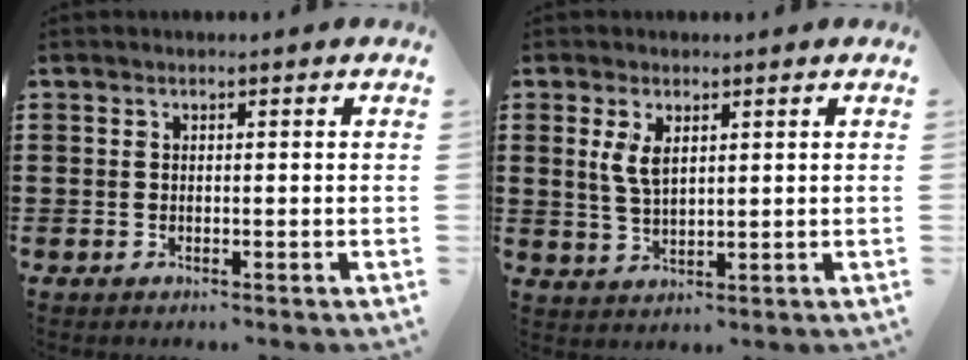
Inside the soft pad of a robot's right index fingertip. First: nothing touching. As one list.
[{"total": 3.9, "force": [1.5, 1.7, 3.1], "torque": [-0.067, 0.005, 0.026]}]